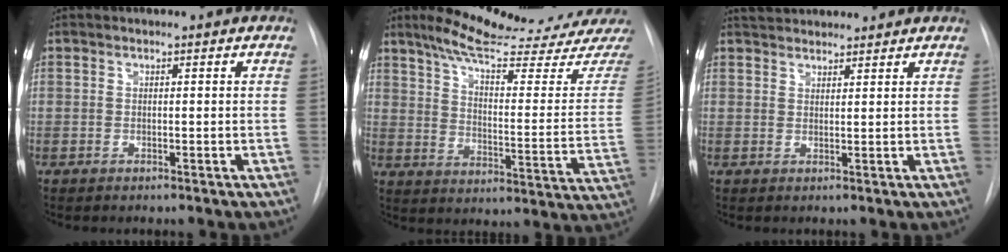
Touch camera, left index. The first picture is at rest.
{"total": 22.7, "force": [20.3, 0.1, 10.3], "torque": [-0.149, -0.070, 0.271]}
{"total": 6.4, "force": [6.0, 1.4, 1.7], "torque": [-0.024, 0.038, 0.090]}